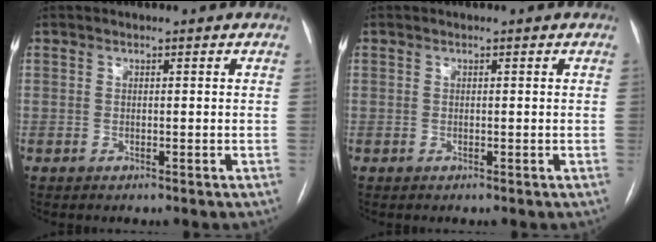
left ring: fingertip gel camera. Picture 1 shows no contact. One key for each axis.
{"total": 0.0}